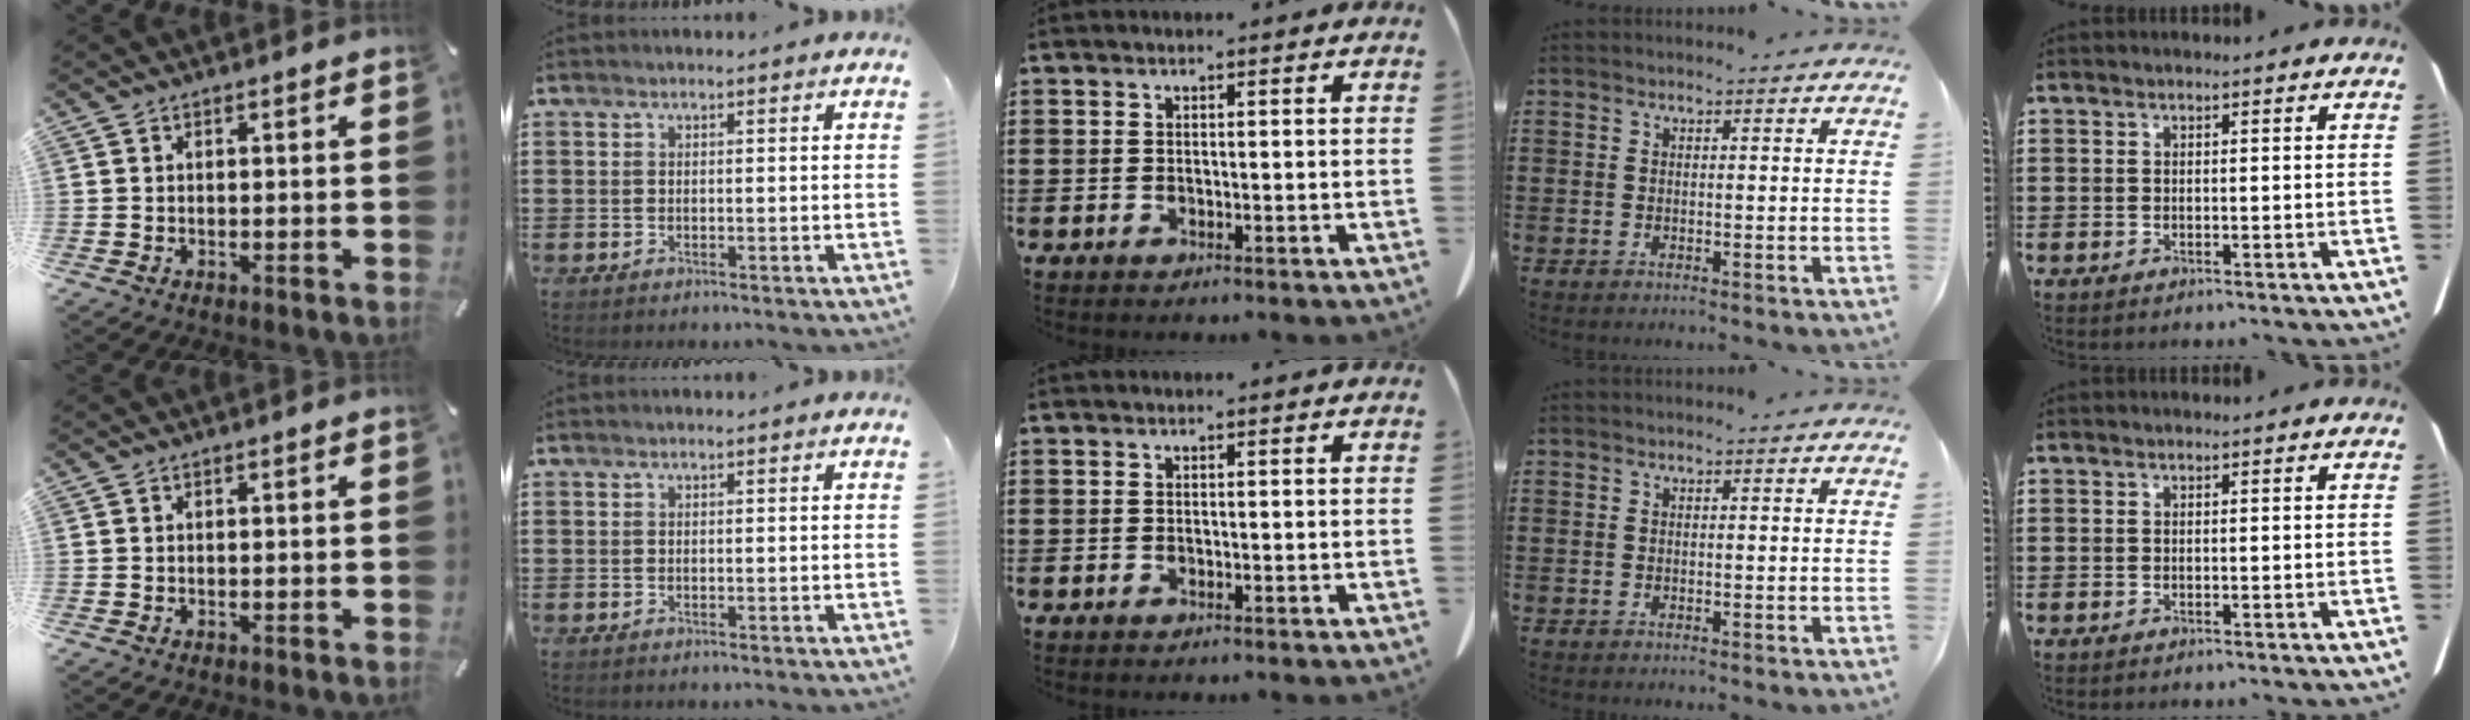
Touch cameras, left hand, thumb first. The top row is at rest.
{}